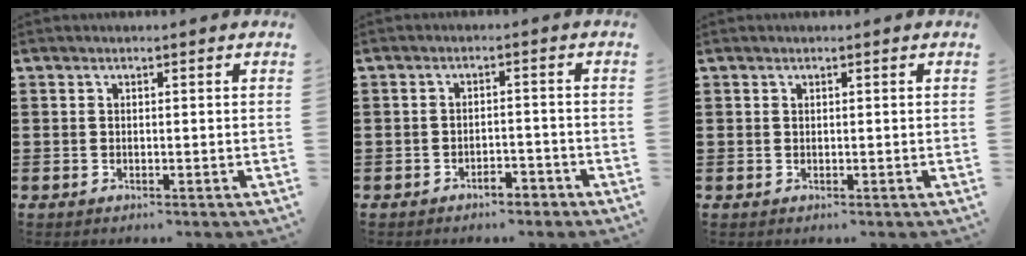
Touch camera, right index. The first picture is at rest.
{"total": 2.8, "force": [-2.5, 0.6, 0.9], "torque": [-0.021, 0.001, -0.051]}
{"total": 0.0}